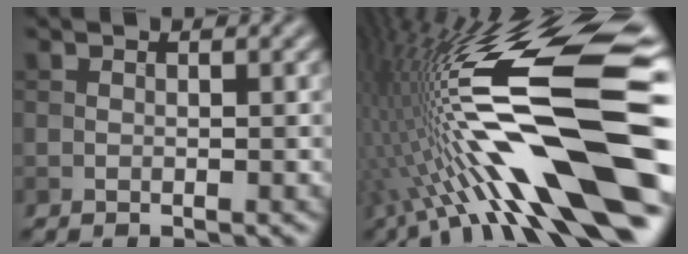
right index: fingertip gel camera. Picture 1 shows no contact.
{"total": 18.1, "force": [-2.2, 4.5, 17.3], "torque": [-0.301, 0.023, -0.044]}